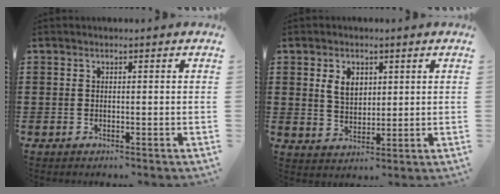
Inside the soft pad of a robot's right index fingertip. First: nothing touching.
{"total": 4.4, "force": [1.6, 3.1, 2.7], "torque": [-0.064, 0.010, 0.029]}